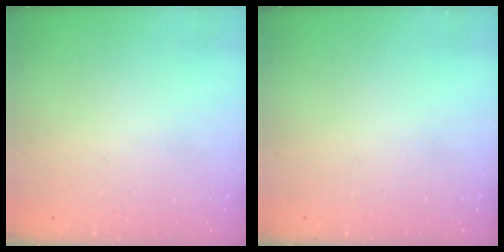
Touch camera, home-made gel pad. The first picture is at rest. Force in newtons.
{"total": 0.0}